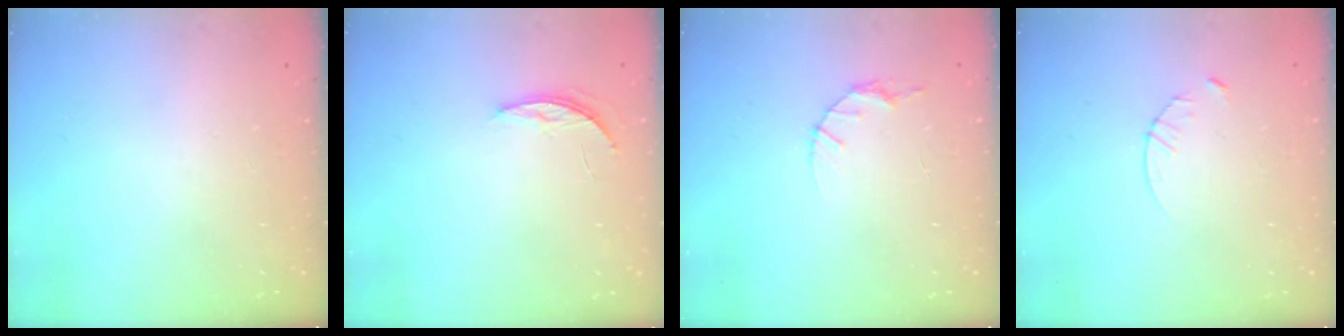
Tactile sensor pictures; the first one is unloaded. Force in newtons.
{"total": 3.9, "press": 3.9, "slide": 0.4}
{"total": 4.1, "press": 4.1, "slide": 0.5}
{"total": 3.4, "press": 3.4, "slide": 0.4}